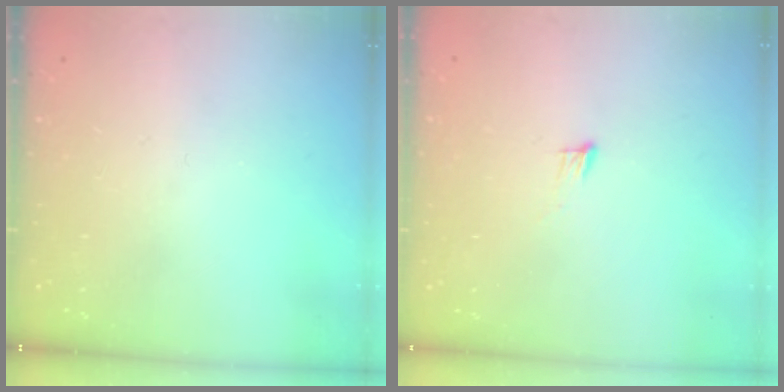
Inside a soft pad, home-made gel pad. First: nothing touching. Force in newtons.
{"total": 4.3, "press": 4.1, "slide": 1.0}